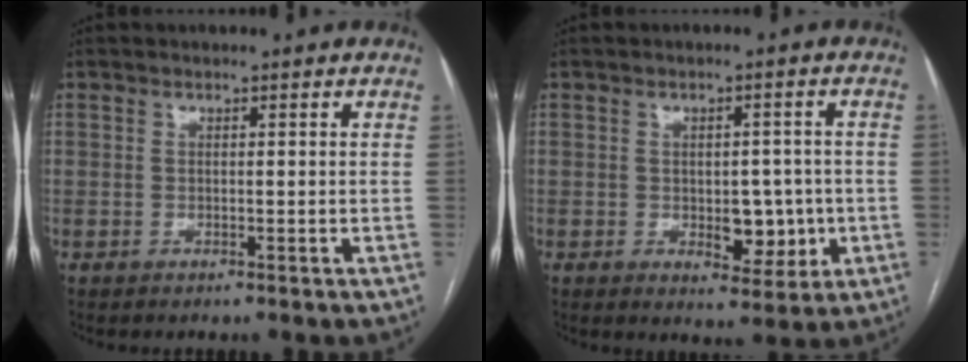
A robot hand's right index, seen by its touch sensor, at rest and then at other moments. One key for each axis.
{"total": 6.3, "fx": -1.1, "fy": 3.5, "fz": 5.1, "tx": -0.057, "ty": 0.006, "tz": -0.006}